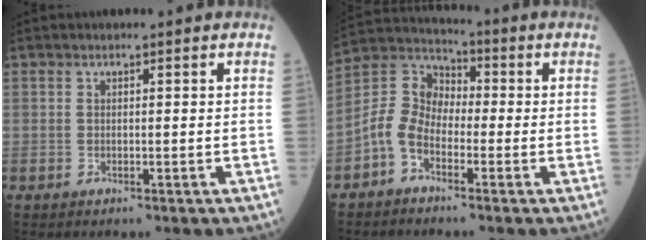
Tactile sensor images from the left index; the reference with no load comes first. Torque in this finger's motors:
{"motor_torque": [0.68, 0.02, 0.21, 0.06]}